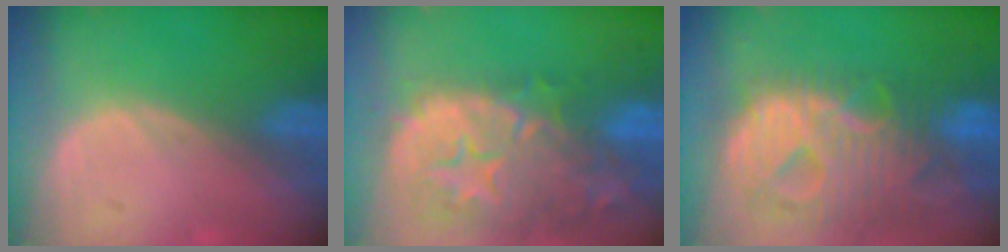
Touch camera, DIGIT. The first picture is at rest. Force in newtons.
{"total": 15.0, "press": 12.0, "slide": 9.1}
{"total": 13.0, "press": 10.9, "slide": 7.0}